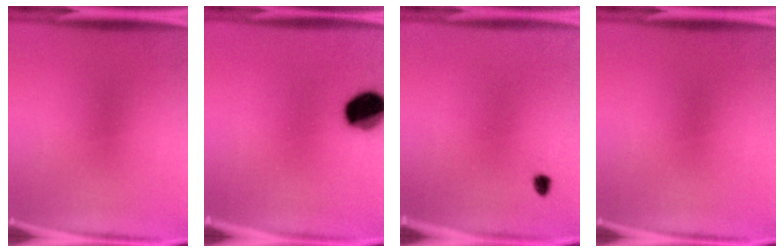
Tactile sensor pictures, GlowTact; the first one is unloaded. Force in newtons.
{"total": 12.1}
{"total": 1.2}
{"total": 0.0}